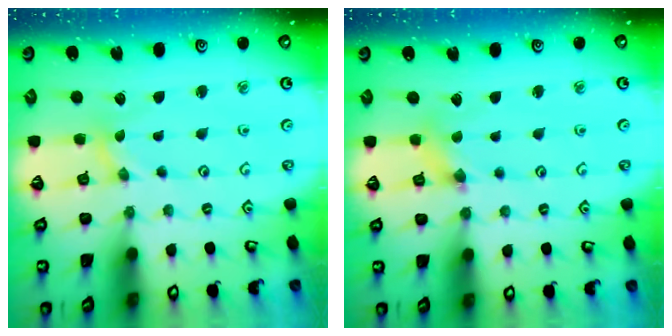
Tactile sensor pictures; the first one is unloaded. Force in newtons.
{"total": 2.1, "press": 2.1, "slide": 0.2}